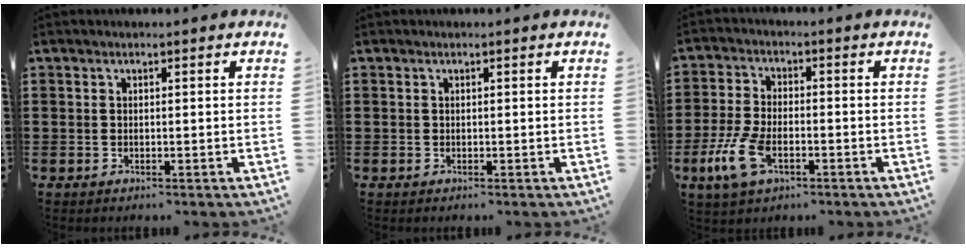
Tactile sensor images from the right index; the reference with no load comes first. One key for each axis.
{"total": 0.0}
{"total": 7.8, "fx": -3.1, "fy": 3.8, "fz": 6.1, "tx": -0.162, "ty": -0.012, "tz": -0.066}